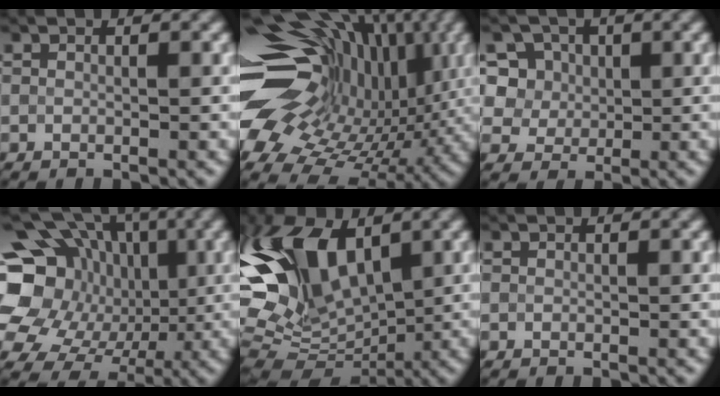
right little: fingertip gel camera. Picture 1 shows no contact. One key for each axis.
{"total": 19.9, "fx": 2.5, "fy": 12.8, "fz": 14.9, "tx": -0.271, "ty": 0.029, "tz": 0.048}
{"total": 9.7, "fx": 4.2, "fy": 7.5, "fz": 4.5, "tx": -0.096, "ty": 0.037, "tz": 0.054}
{"total": 19.6, "fx": 0.8, "fy": 17.5, "fz": 8.9, "tx": -0.183, "ty": 0.043, "tz": -0.015}
{"total": 12.8, "fx": 3.4, "fy": 7.2, "fz": 10.1, "tx": -0.224, "ty": 0.018, "tz": 0.054}
{"total": 0.0}